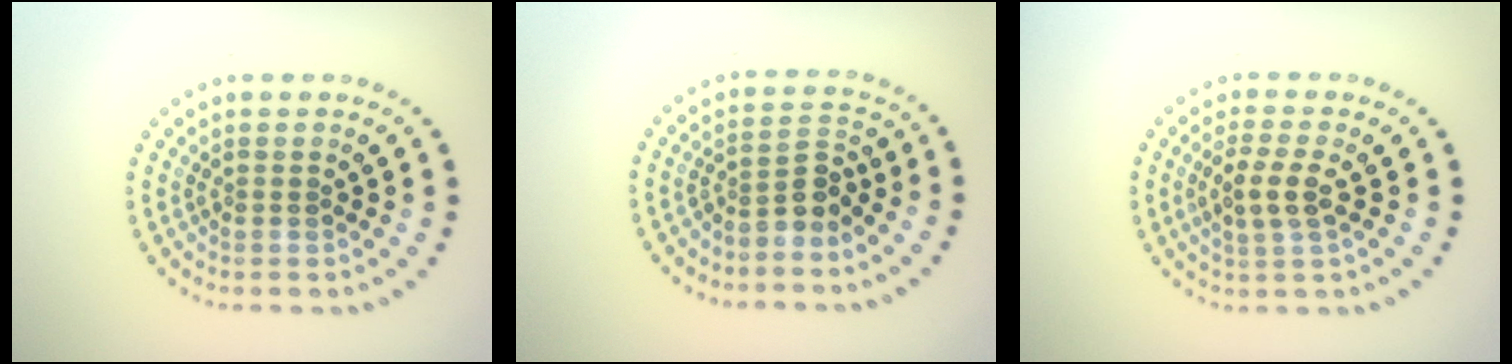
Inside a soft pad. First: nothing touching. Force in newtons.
{"total": 2.7, "press": 2.0, "slide": 1.8}
{"total": 2.8, "press": 2.6, "slide": 0.9}